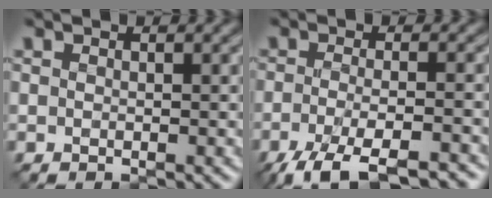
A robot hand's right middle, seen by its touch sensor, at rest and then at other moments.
{"total": 7.6, "force": [-5.3, 1.9, 5.1], "torque": [-0.086, -0.009, -0.090]}